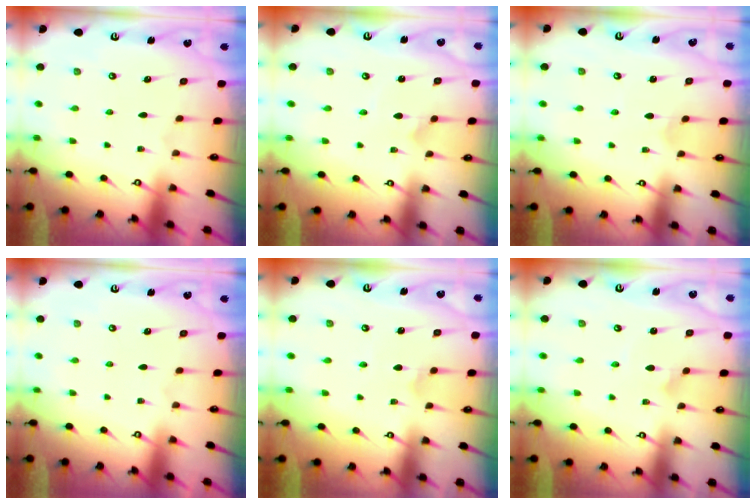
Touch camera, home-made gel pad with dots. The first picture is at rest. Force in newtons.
{"total": 1.7, "press": 1.7, "slide": 0.1}
{"total": 2.0, "press": 2.0, "slide": 0.2}
{"total": 0.0}
{"total": 2.9, "press": 2.9, "slide": 0.4}
{"total": 2.2, "press": 2.2, "slide": 0.2}